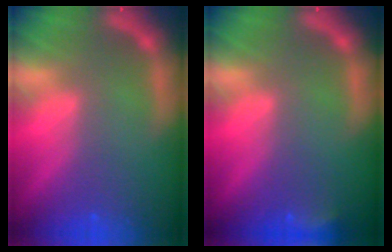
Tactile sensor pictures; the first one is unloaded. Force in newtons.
{"total": 1.9}